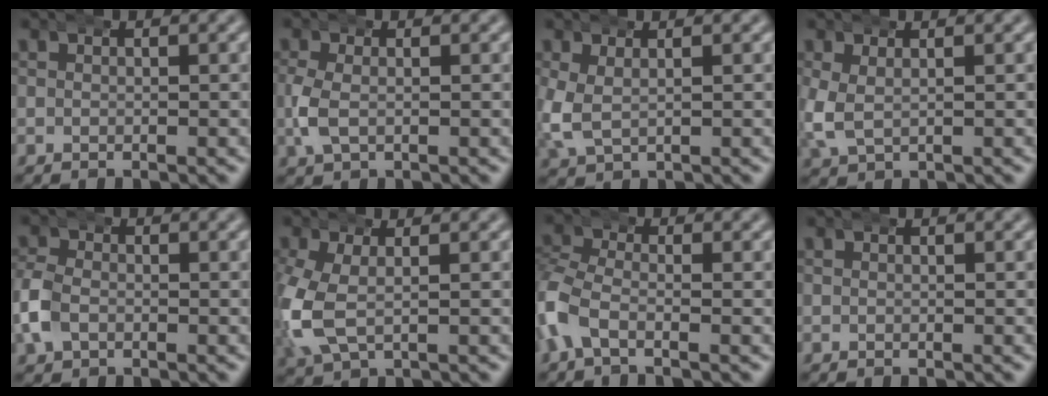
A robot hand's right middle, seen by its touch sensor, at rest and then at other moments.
{"total": 2.2, "force": [-0.3, 1.6, 1.4], "torque": [-0.046, -0.001, -0.004]}
{"total": 3.6, "force": [0.2, 2.9, 2.0], "torque": [-0.070, -0.011, 0.011]}
{"total": 3.3, "force": [0.3, 2.6, 2.0], "torque": [-0.067, -0.011, 0.014]}
{"total": 2.7, "force": [-0.9, 2.3, 1.1], "torque": [-0.050, -0.005, -0.013]}
{"total": 5.2, "force": [-0.7, 3.9, 3.3], "torque": [-0.117, -0.016, 0.000]}
{"total": 3.0, "force": [-1.7, 1.9, 1.6], "torque": [-0.073, -0.015, -0.027]}
{"total": 0.0}